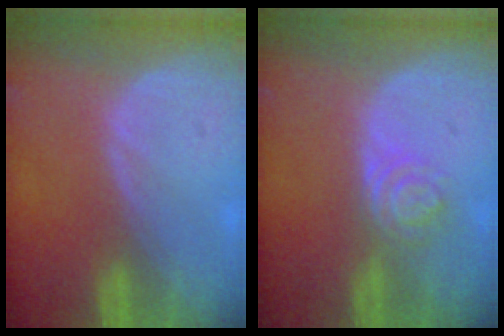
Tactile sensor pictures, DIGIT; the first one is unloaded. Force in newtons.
{"total": 4.3, "press": 3.7, "slide": 2.2}